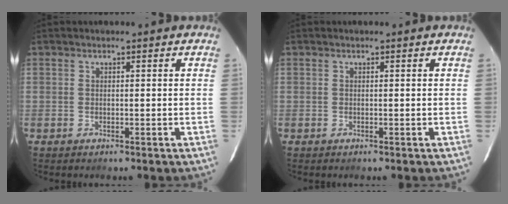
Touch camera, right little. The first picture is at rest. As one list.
[{"total": 0.0}]